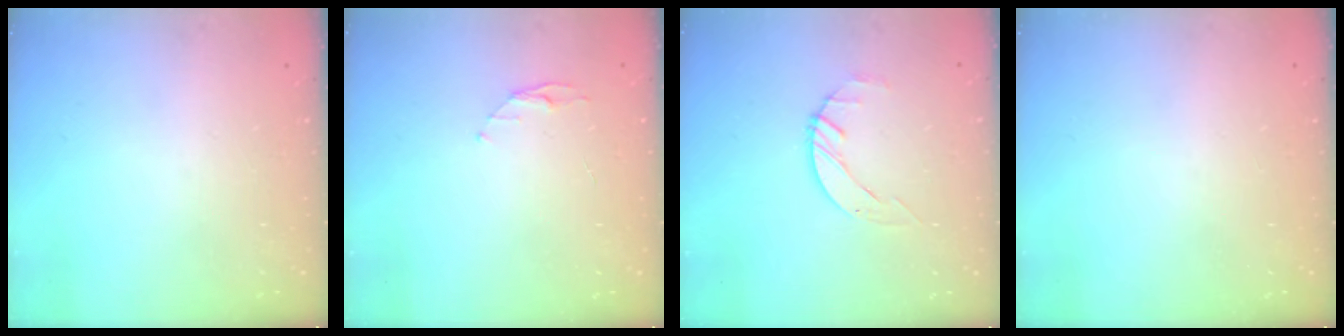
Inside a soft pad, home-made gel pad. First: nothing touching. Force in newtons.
{"total": 4.4, "press": 4.4, "slide": 0.5}
{"total": 1.4, "press": 1.4, "slide": 0.2}
{"total": 0.0}